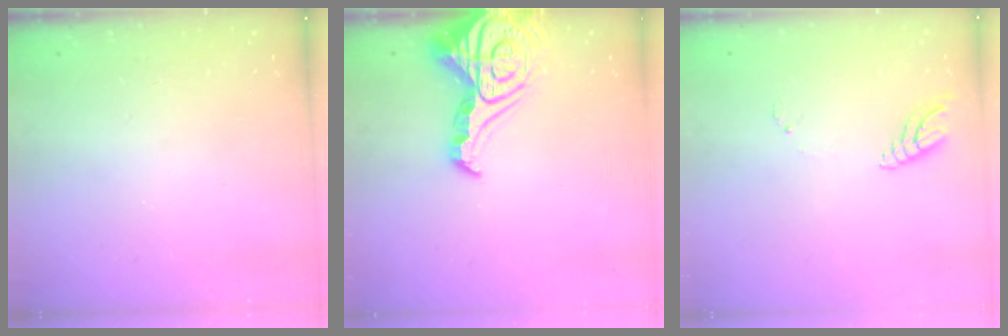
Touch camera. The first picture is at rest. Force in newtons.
{"total": 12.6, "press": 12.5, "slide": 1.2}
{"total": 7.2, "press": 7.2, "slide": 0.6}